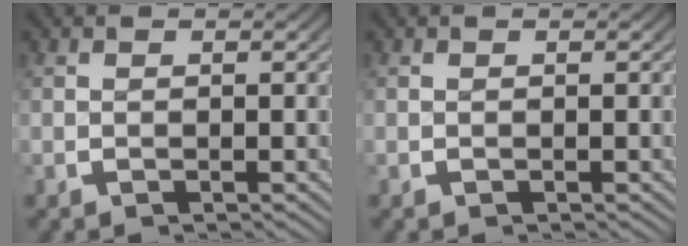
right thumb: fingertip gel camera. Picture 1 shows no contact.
{"total": 0.0}